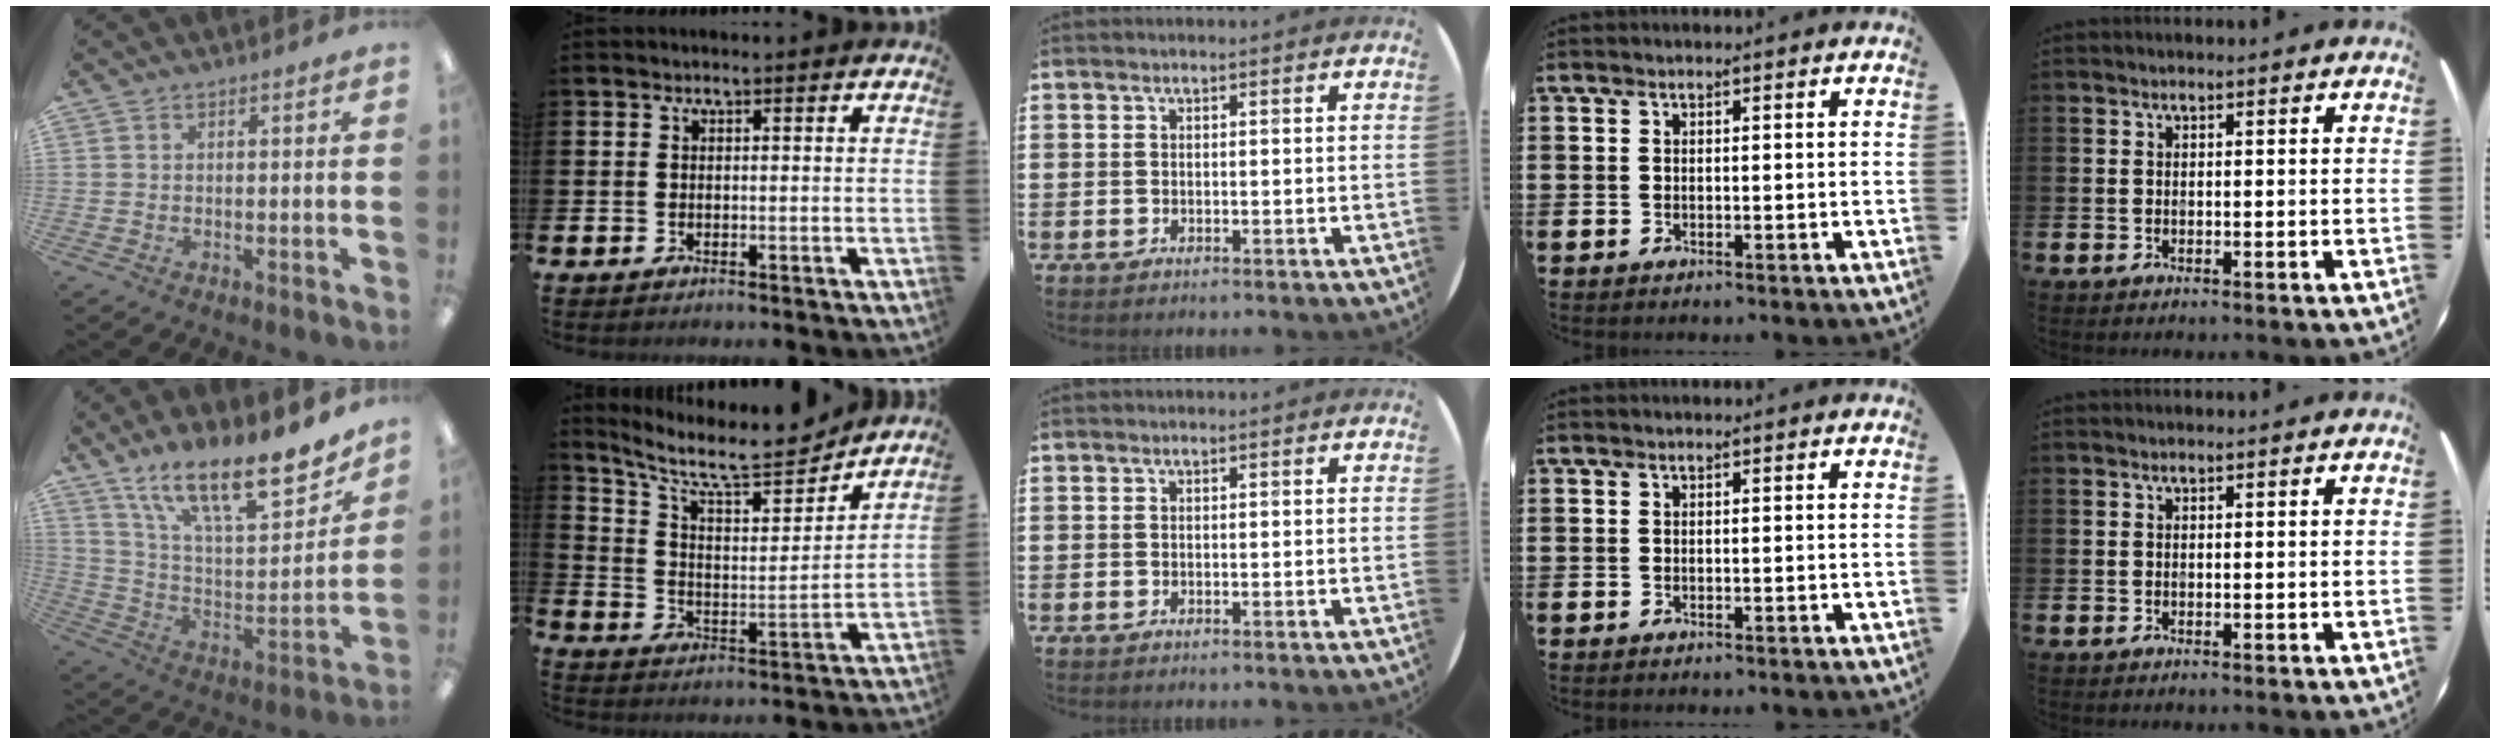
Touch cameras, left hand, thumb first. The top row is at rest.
{"thumb": {"total": 19.3, "force": [14.9, 5.8, 10.8], "torque": [-0.179, -0.102, 0.255]}, "index": {"total": 9.4, "force": [8.3, 2.5, 3.6], "torque": [-0.094, -0.065, 0.142]}}